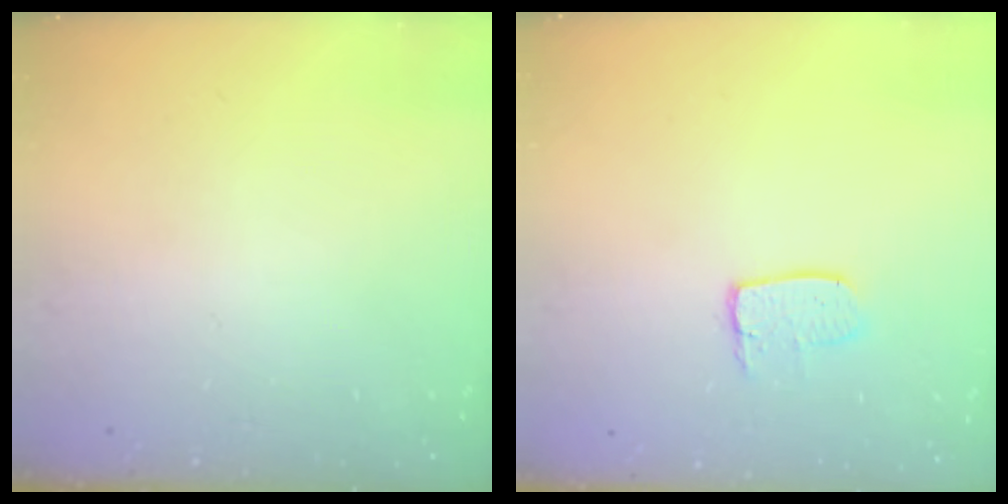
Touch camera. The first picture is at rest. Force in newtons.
{"total": 6.8, "press": 6.8, "slide": 0.4}